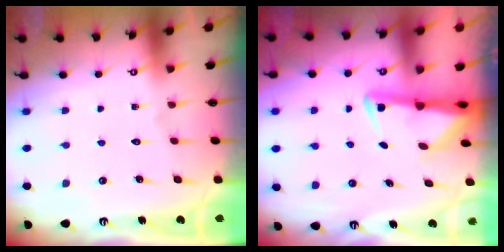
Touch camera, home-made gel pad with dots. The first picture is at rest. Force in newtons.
{"total": 3.0, "press": 2.9, "slide": 0.6}